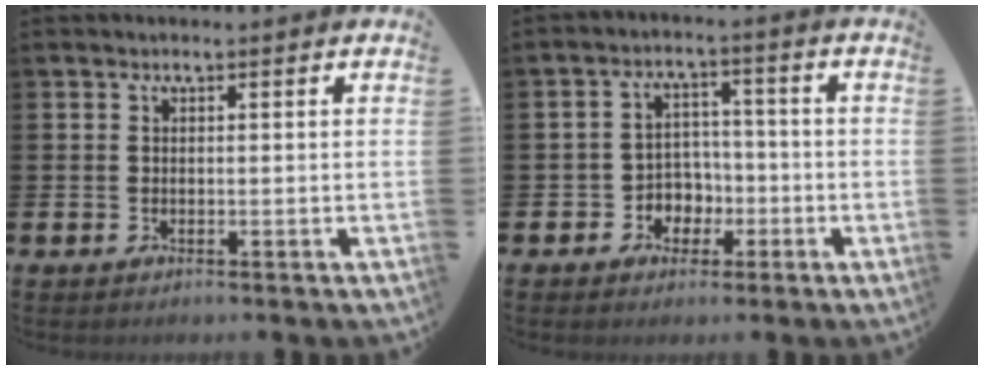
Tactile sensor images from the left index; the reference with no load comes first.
{"total": 4.1, "force": [-1.5, 3.7, 0.8], "torque": [-0.027, 0.002, -0.035]}